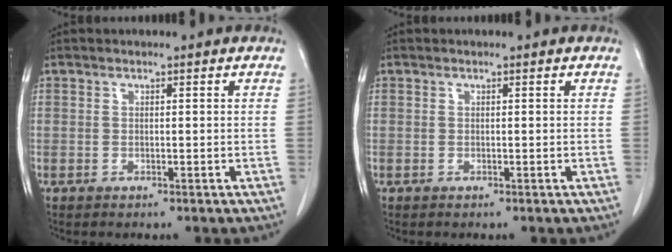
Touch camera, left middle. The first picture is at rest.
{"total": 0.0}